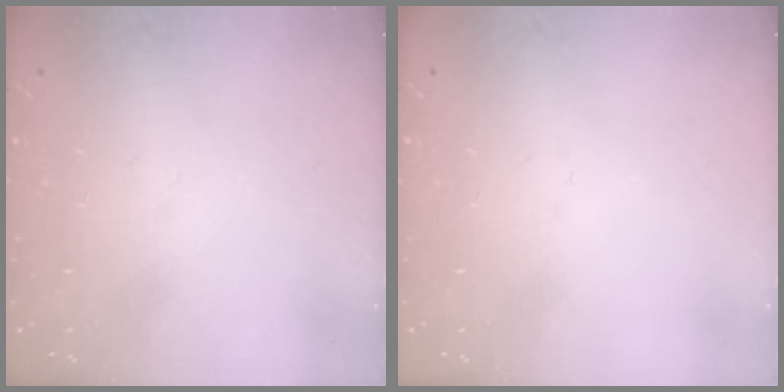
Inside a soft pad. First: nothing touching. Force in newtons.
{"total": 0.0}